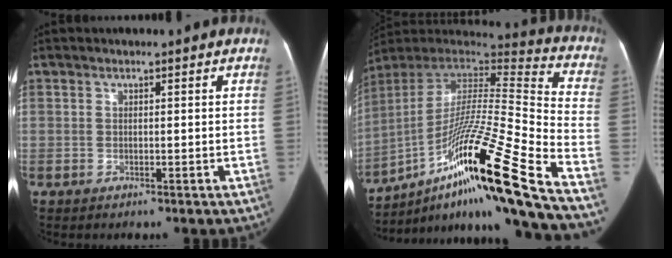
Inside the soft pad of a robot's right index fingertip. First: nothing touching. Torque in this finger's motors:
{"motor_torque": [1.85, -0.29, 0.37, 0.21]}